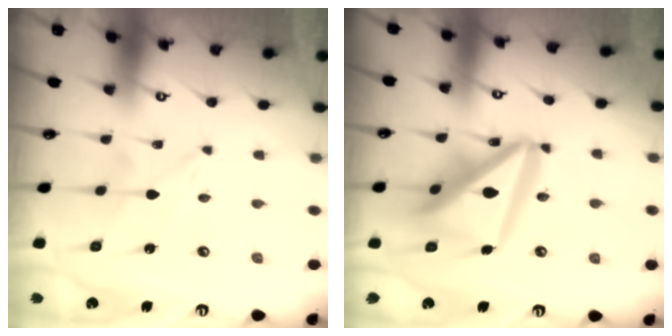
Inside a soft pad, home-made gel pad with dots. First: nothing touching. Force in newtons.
{"total": 19.9, "press": 19.7, "slide": 2.3}